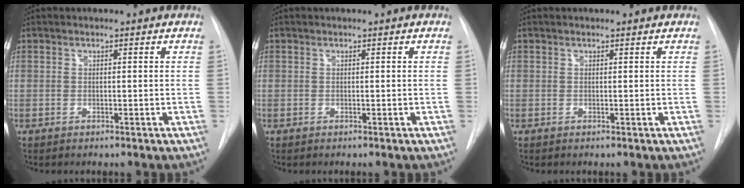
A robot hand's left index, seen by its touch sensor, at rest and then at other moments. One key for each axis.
{"total": 0.0}
{"total": 0.6, "fx": 0.5, "fy": 0.2, "fz": 0.2, "tx": -0.009, "ty": 0.005, "tz": 0.001}